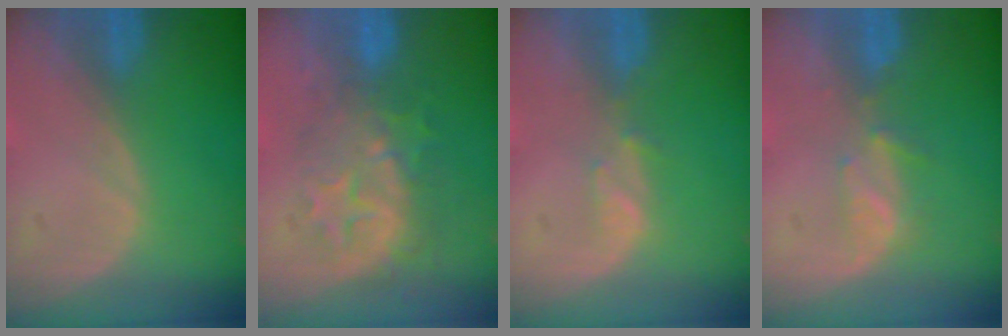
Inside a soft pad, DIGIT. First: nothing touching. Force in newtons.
{"total": 8.7, "press": 8.0, "slide": 3.5}
{"total": 1.5, "press": 1.4, "slide": 0.2}
{"total": 2.7, "press": 2.6, "slide": 0.8}